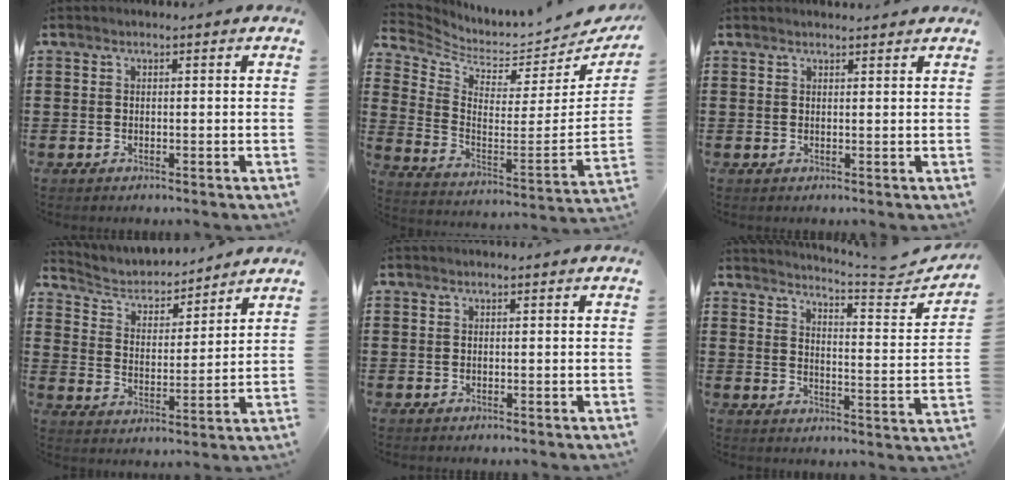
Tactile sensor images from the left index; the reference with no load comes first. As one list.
[{"total": 3.2, "force": [3.0, 0.7, 1.0], "torque": [-0.046, -0.054, 0.045]}, {"total": 1.2, "force": [1.2, 0.0, 0.2], "torque": [-0.006, -0.001, 0.024]}, {"total": 4.3, "force": [4.1, 1.1, 0.7], "torque": [-0.039, -0.030, 0.065]}, {"total": 0.0}, {"total": 4.5, "force": [4.1, -0.7, 1.7], "torque": [-0.041, -0.043, 0.061]}]